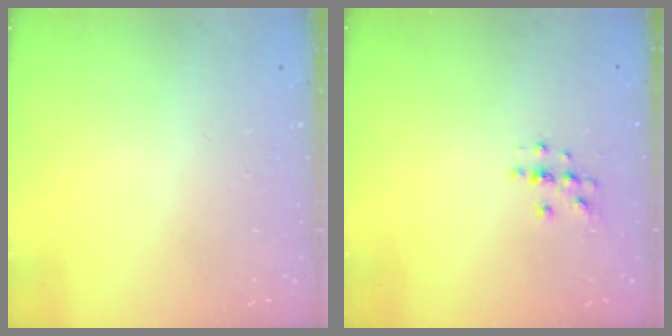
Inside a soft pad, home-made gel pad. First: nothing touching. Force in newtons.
{"total": 2.0, "press": 2.0, "slide": 0.2}